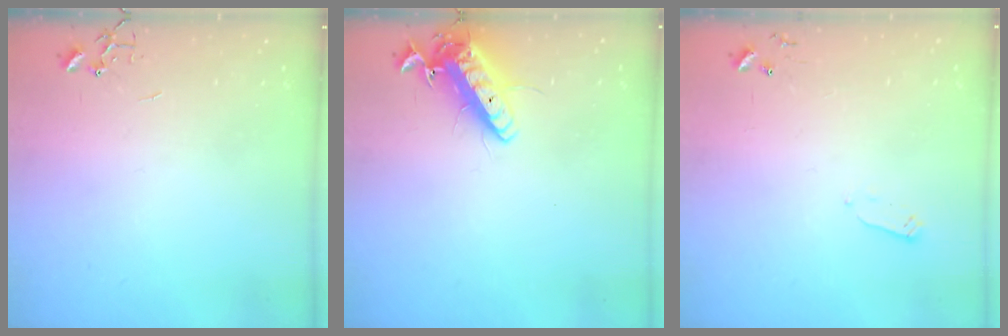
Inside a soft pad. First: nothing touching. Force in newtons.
{"total": 13.4, "press": 13.1, "slide": 2.5}
{"total": 2.4, "press": 2.4, "slide": 0.4}